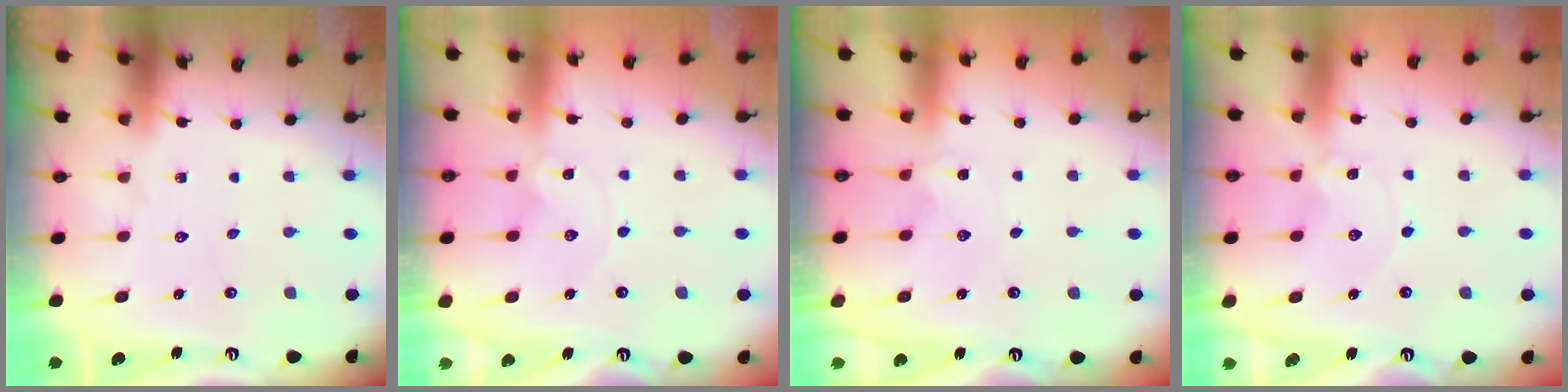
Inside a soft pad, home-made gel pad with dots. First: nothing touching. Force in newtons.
{"total": 0.0}
{"total": 0.0}
{"total": 1.6, "press": 1.5, "slide": 0.2}